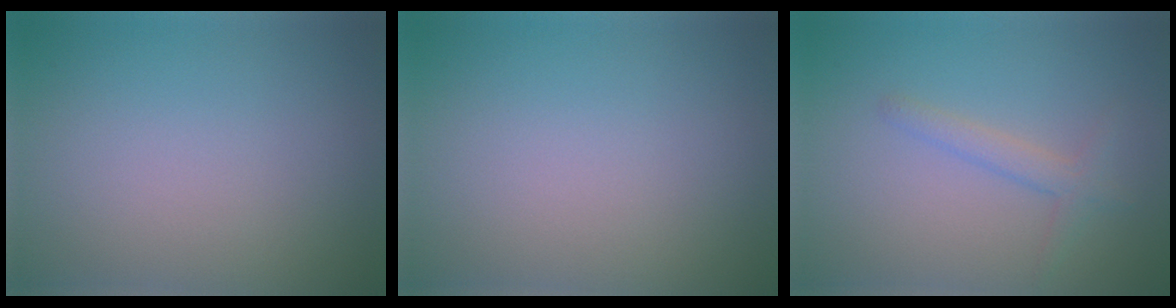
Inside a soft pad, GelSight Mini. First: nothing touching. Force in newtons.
{"total": 0.0}
{"total": 1.8, "press": 1.8, "slide": 0.1}